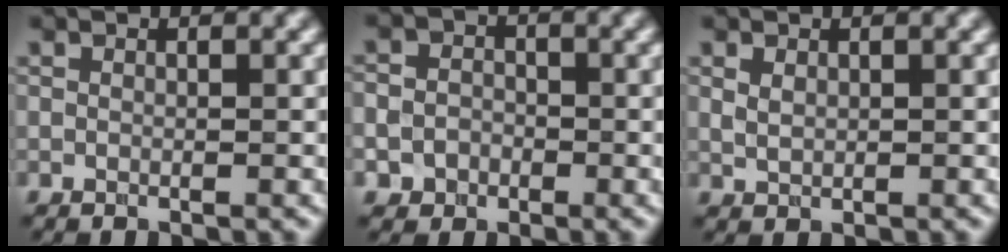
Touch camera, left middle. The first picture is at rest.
{"total": 3.3, "force": [-0.9, 3.0, 1.1], "torque": [0.013, 0.006, -0.030]}
{"total": 1.1, "force": [0.5, 0.7, 0.7], "torque": [-0.019, -0.002, 0.015]}